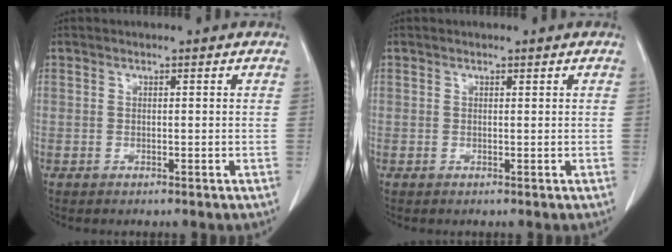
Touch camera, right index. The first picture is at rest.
{"total": 0.0}